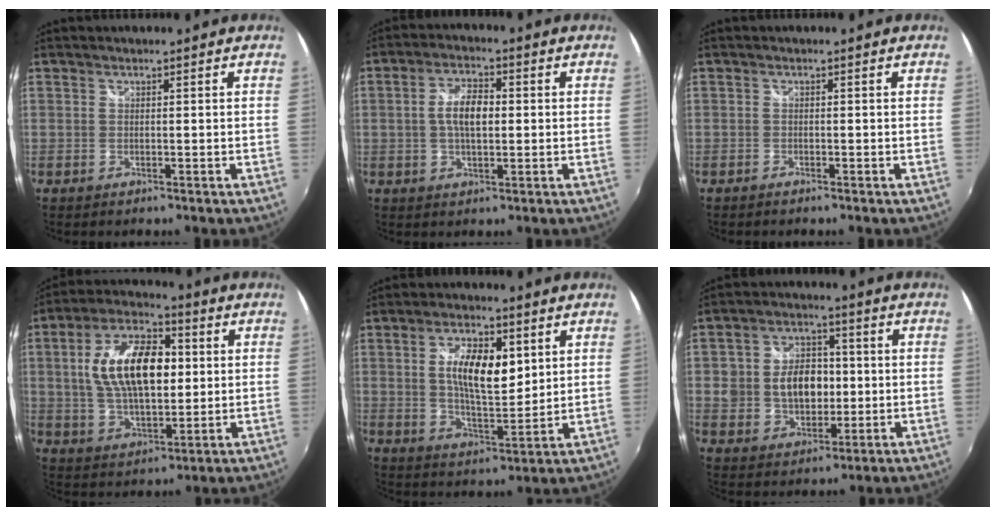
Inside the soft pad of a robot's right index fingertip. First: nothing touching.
{"total": 6.2, "force": [0.2, 2.9, 5.5], "torque": [-0.104, 0.010, 0.003]}
{"total": 0.7, "force": [-0.7, 0.2, 0.2], "torque": [-0.007, -0.003, -0.015]}
{"total": 16.3, "force": [2.2, 8.3, 13.8], "torque": [-0.256, 0.019, 0.040]}
{"total": 10.5, "force": [2.9, 4.6, 9.0], "torque": [-0.160, 0.004, 0.053]}
{"total": 10.7, "force": [-0.1, 8.1, 7.0], "torque": [-0.142, 0.016, 0.008]}